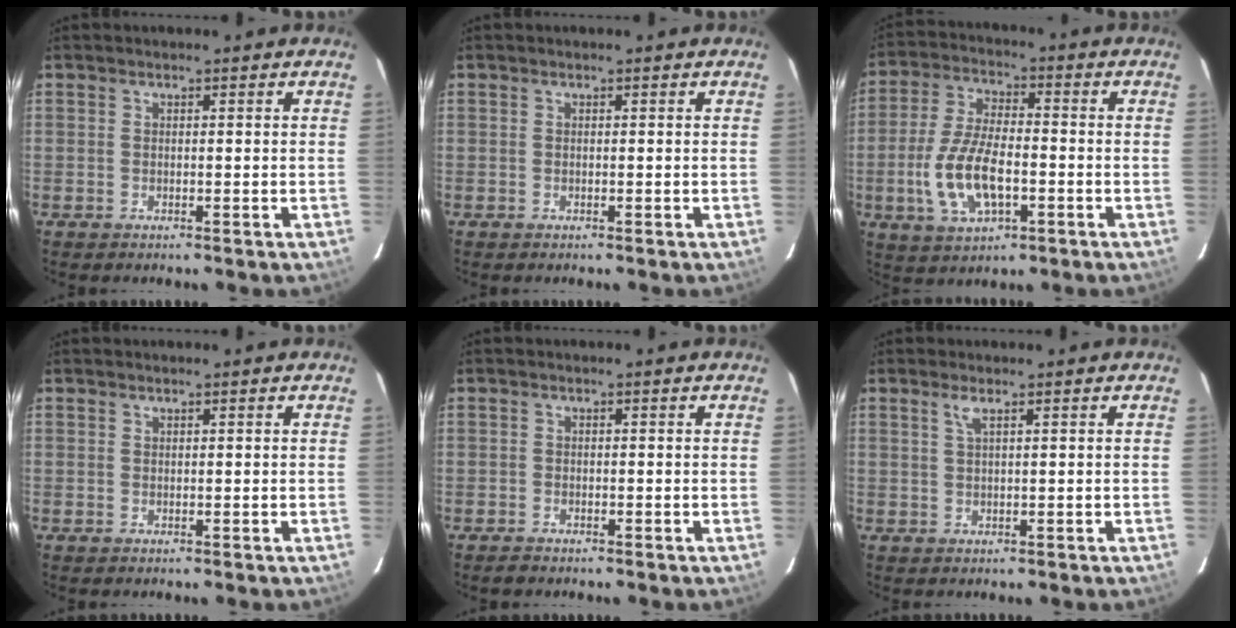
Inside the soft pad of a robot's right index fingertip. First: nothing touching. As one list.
[{"total": 0.0}, {"total": 12.7, "force": [-3.4, 6.0, 10.7], "torque": [-0.227, -0.001, -0.058]}, {"total": 0.0}, {"total": 1.4, "force": [-1.2, 0.6, 0.2], "torque": [-0.009, 0.000, -0.023]}, {"total": 1.5, "force": [0.8, -0.1, 1.2], "torque": [-0.025, 0.002, 0.017]}]